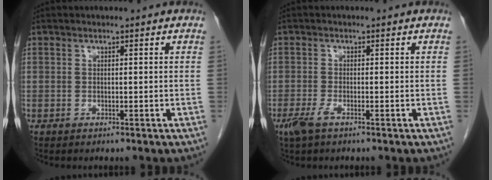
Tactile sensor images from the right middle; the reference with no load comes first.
{"total": 2.4, "force": [-1.4, 0.5, 1.8], "torque": [-0.045, -0.005, -0.031]}